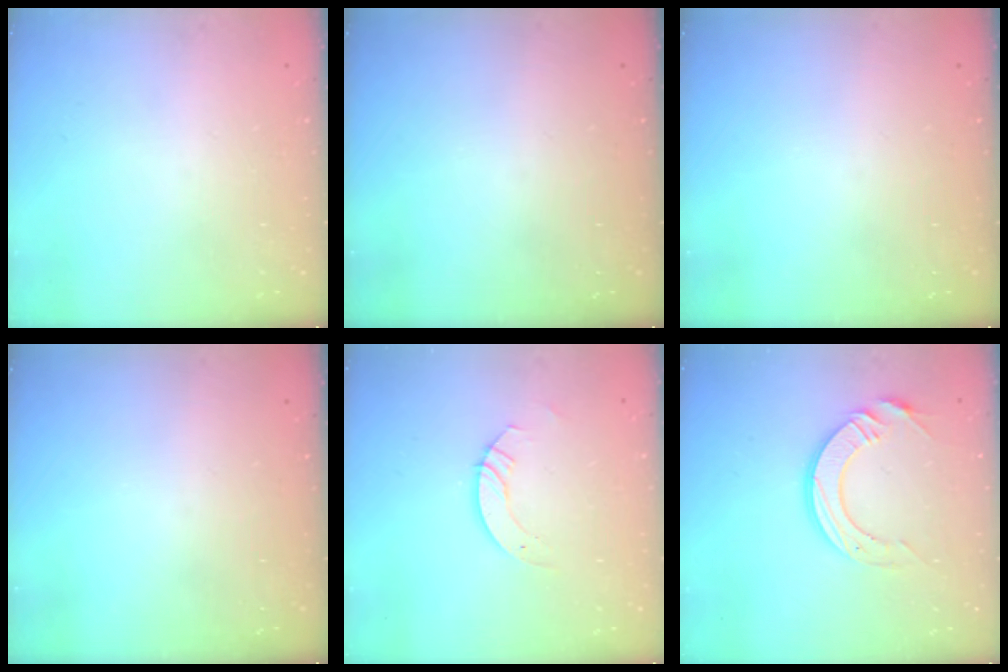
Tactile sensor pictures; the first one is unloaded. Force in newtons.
{"total": 0.0}
{"total": 0.0}
{"total": 0.0}
{"total": 3.7, "press": 3.7, "slide": 0.3}
{"total": 12.8, "press": 12.7, "slide": 1.2}